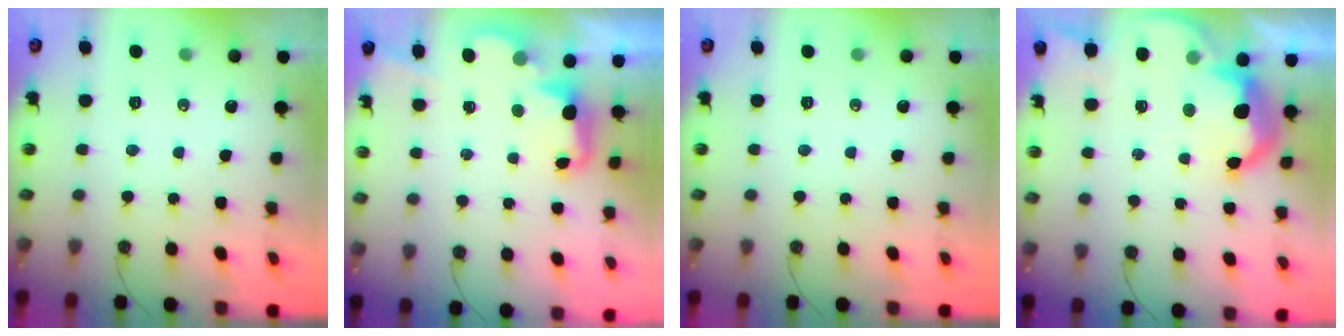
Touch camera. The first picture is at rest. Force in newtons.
{"total": 2.5, "press": 2.4, "slide": 0.6}
{"total": 0.0}
{"total": 11.3, "press": 11.2, "slide": 1.0}